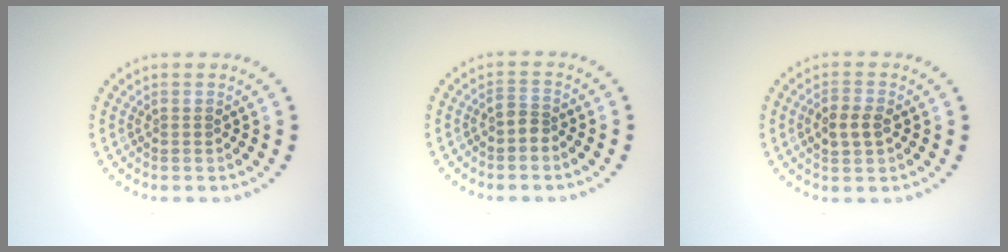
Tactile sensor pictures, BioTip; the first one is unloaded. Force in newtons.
{"total": 1.5, "press": 1.2, "slide": 0.9}
{"total": 2.2, "press": 2.2, "slide": 0.3}